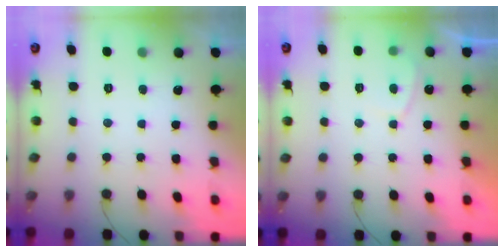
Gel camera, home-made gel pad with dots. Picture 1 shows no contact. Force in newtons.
{"total": 1.5, "press": 1.3, "slide": 0.6}